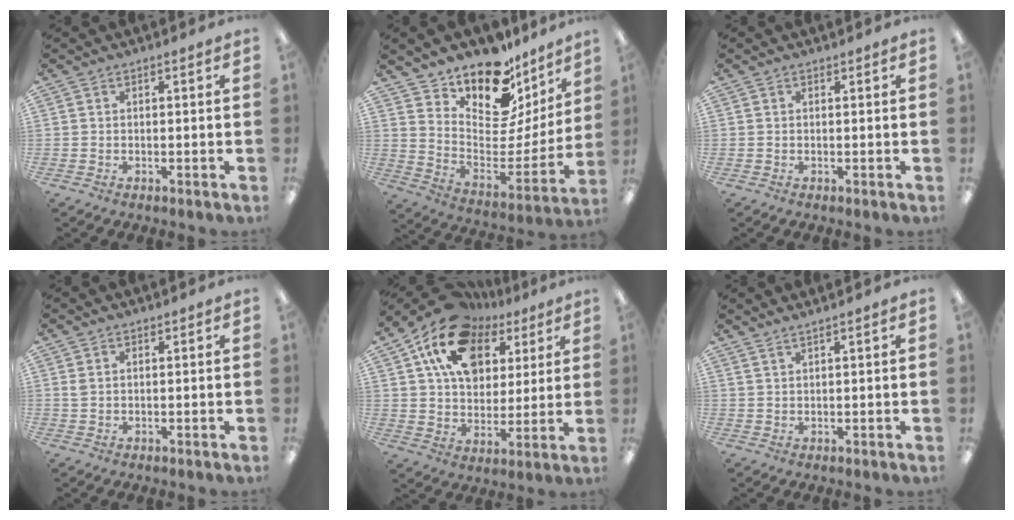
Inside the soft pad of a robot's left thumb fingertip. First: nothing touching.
{"total": 15.0, "force": [12.4, 6.6, 5.3], "torque": [-0.084, -0.122, 0.216]}
{"total": 0.0}
{"total": 1.3, "force": [0.7, 0.8, 0.8], "torque": [-0.020, 0.003, 0.012]}
{"total": 18.1, "force": [10.1, 12.0, 8.9], "torque": [-0.163, -0.040, 0.188]}
{"total": 1.5, "force": [1.4, -0.3, 0.4], "torque": [-0.010, -0.003, 0.027]}